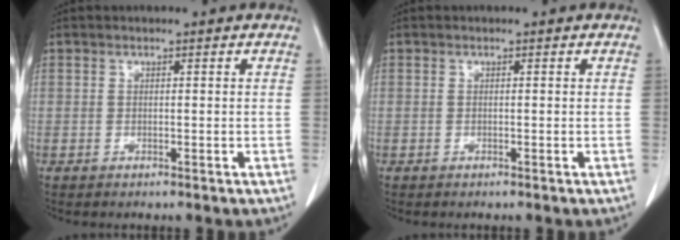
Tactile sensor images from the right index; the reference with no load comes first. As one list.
[{"total": 0.0}]